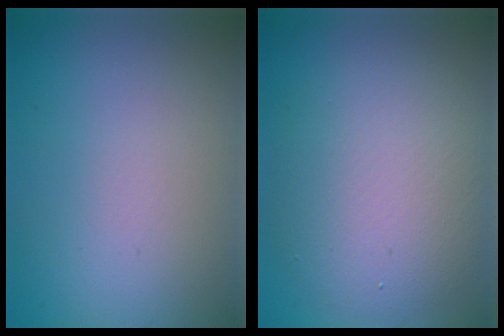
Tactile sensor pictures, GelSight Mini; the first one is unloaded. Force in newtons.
{"total": 7.1, "press": 7.1, "slide": 0.6}